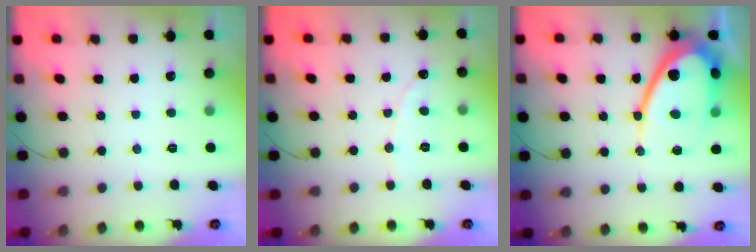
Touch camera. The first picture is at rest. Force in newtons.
{"total": 1.9, "press": 1.9, "slide": 0.1}
{"total": 16.6, "press": 16.5, "slide": 1.5}